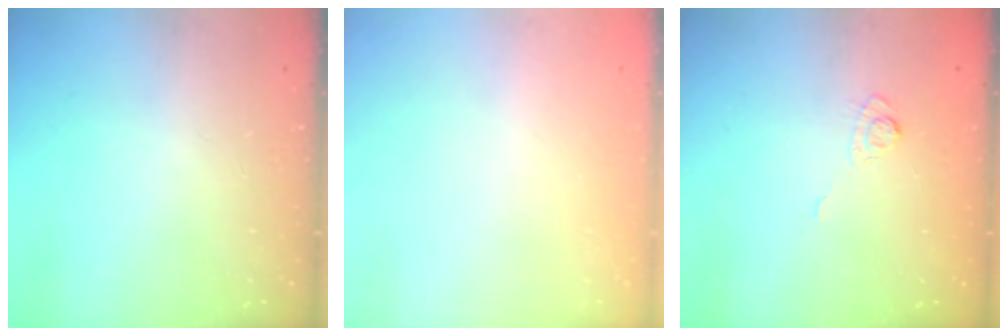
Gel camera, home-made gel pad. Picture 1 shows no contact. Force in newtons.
{"total": 2.7, "press": 2.6, "slide": 0.8}
{"total": 3.2, "press": 2.8, "slide": 1.5}